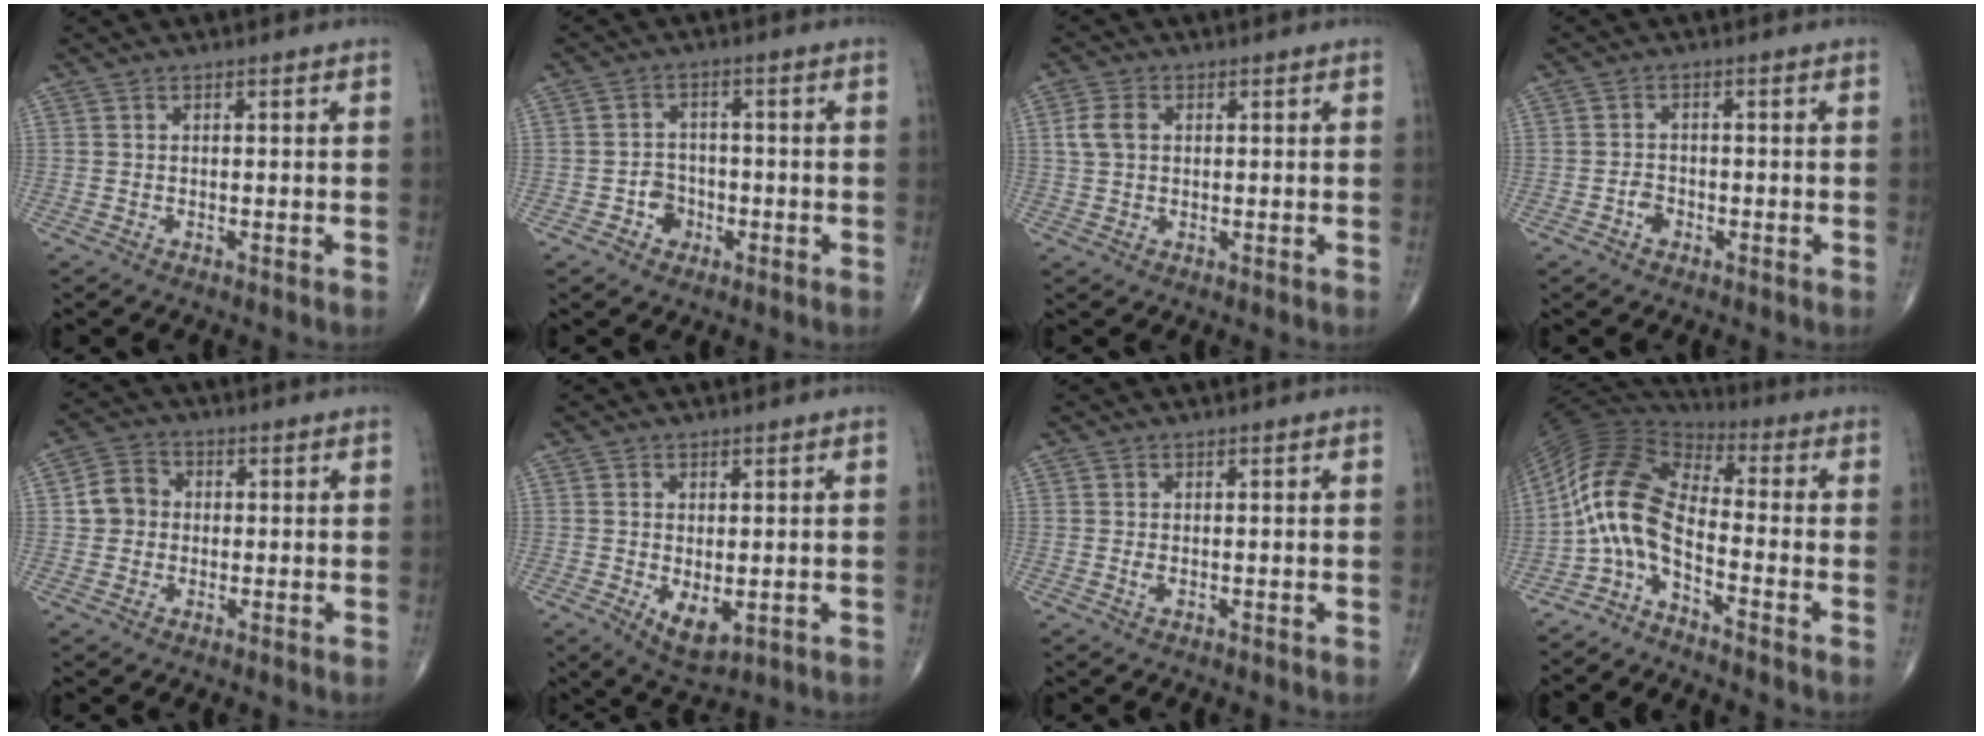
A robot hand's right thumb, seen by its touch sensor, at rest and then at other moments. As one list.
[{"total": 4.3, "force": [-1.8, 3.6, 1.5], "torque": [0.001, 0.017, -0.034]}, {"total": 4.0, "force": [0.8, 2.8, 2.7], "torque": [-0.057, 0.006, 0.015]}, {"total": 2.2, "force": [-1.1, 1.6, 1.0], "torque": [-0.011, 0.009, -0.021]}, {"total": 5.4, "force": [0.1, 4.9, 2.3], "torque": [-0.026, 0.012, -0.007]}, {"total": 5.7, "force": [-1.1, 2.9, 4.8], "torque": [-0.068, -0.015, -0.006]}, {"total": 0.7, "force": [-0.1, 0.4, 0.6], "torque": [-0.013, -0.002, -0.001]}, {"total": 10.6, "force": [-4.1, 4.2, 8.8], "torque": [-0.176, 0.065, -0.099]}]